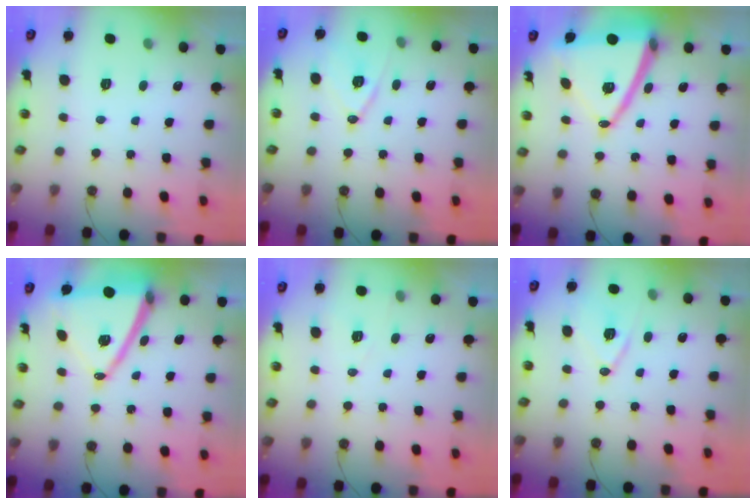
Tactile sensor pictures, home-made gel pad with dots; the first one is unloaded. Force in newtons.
{"total": 12.1, "press": 11.6, "slide": 3.4}
{"total": 17.2, "press": 16.8, "slide": 3.8}
{"total": 17.0, "press": 16.6, "slide": 3.7}
{"total": 5.7, "press": 4.1, "slide": 4.0}
{"total": 11.5, "press": 11.0, "slide": 3.3}